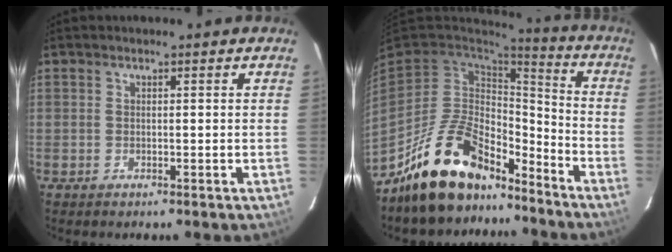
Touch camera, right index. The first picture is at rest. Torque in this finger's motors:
{"motor_torque": [0.64, -0.75, 1.05, 0.21]}